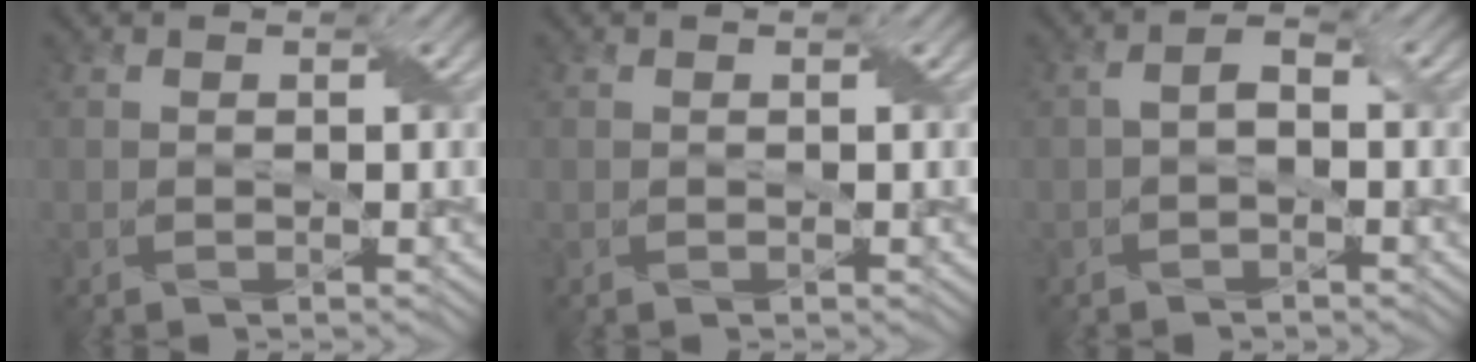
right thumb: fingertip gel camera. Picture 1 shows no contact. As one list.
[{"total": 0.0}, {"total": 2.2, "force": [-0.5, 1.1, 1.8], "torque": [-0.040, 0.007, -0.013]}]